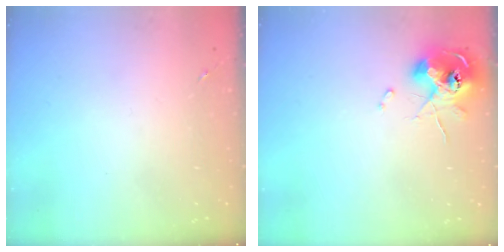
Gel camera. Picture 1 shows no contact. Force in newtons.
{"total": 10.2, "press": 10.1, "slide": 1.4}